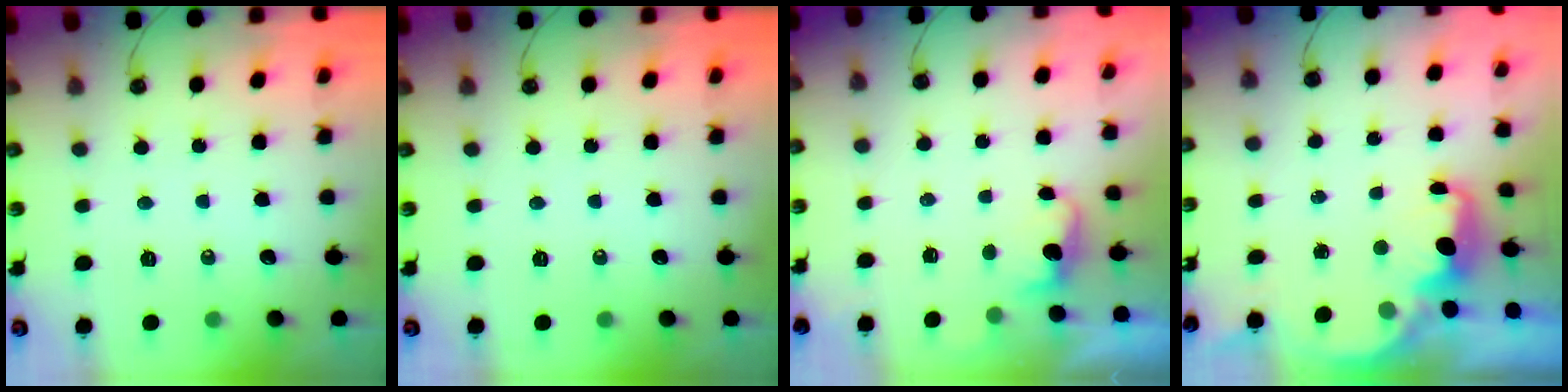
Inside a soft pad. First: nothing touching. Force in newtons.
{"total": 0.0}
{"total": 1.2, "press": 1.0, "slide": 0.8}
{"total": 2.4, "press": 2.3, "slide": 0.8}